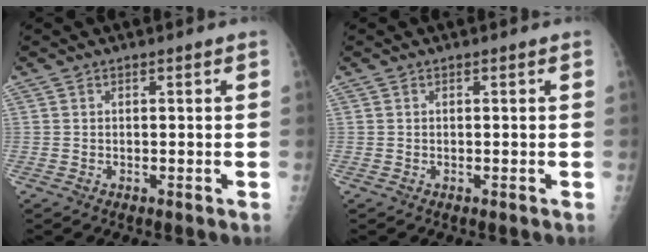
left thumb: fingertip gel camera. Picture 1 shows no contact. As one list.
[{"total": 0.0}]